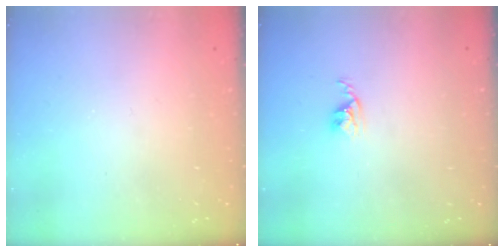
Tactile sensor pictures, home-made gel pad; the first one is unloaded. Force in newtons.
{"total": 2.7, "press": 2.7, "slide": 0.4}